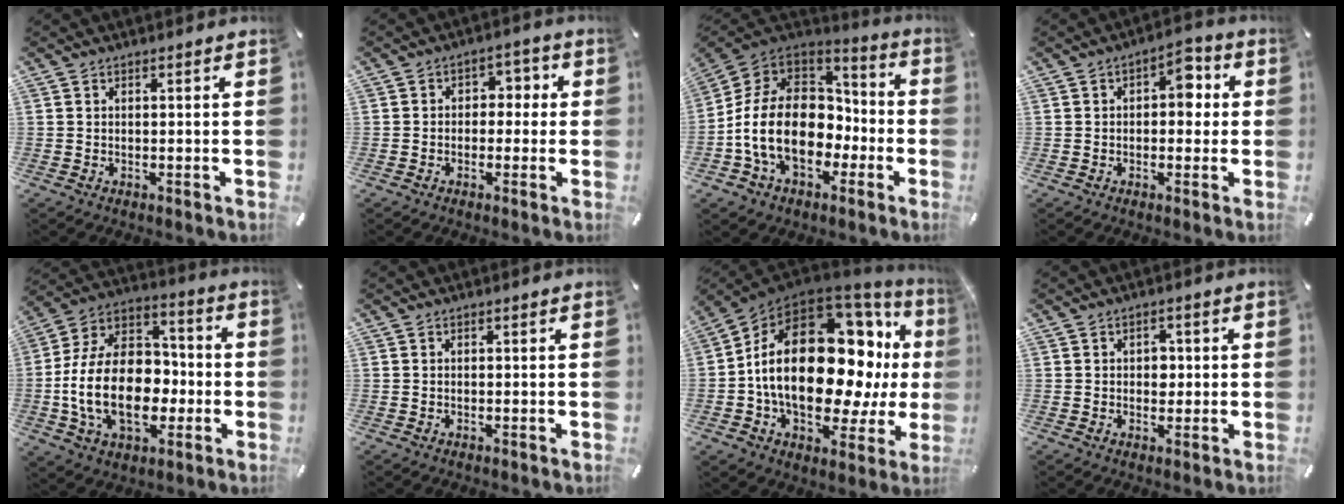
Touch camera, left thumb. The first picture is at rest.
{"total": 3.9, "force": [-1.5, 3.3, 1.5], "torque": [-0.024, 0.016, -0.035]}
{"total": 18.2, "force": [-3.7, 14.2, 10.9], "torque": [-0.224, 0.016, -0.058]}
{"total": 6.3, "force": [0.5, 3.9, 4.9], "torque": [-0.048, 0.000, -0.005]}
{"total": 21.0, "force": [-4.5, 14.7, 14.3], "torque": [-0.296, 0.018, -0.074]}
{"total": 0.0}
{"total": 28.6, "force": [1.8, 16.8, 23.1], "torque": [-0.427, -0.027, 0.042]}
{"total": 3.1, "force": [0.1, 2.4, 1.9], "torque": [-0.015, -0.003, -0.007]}